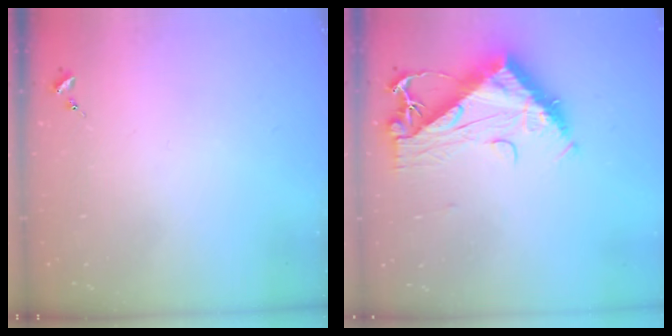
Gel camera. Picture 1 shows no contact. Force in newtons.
{"total": 12.0, "press": 11.9, "slide": 1.4}